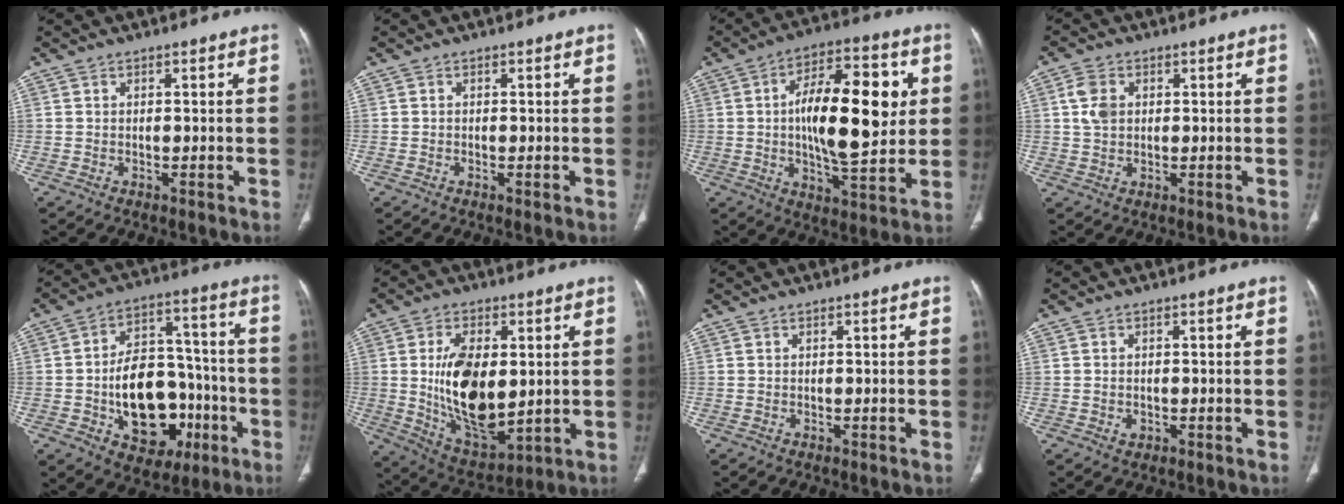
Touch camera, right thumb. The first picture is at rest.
{"total": 0.0}
{"total": 20.5, "force": [2.6, 8.5, 18.5], "torque": [-0.266, 0.003, 0.039]}
{"total": 4.7, "force": [1.0, 3.5, 3.0], "torque": [-0.057, 0.001, 0.019]}
{"total": 20.2, "force": [-5.3, 13.5, 14.1], "torque": [-0.169, 0.047, -0.063]}
{"total": 17.5, "force": [1.1, 9.2, 14.8], "torque": [-0.245, -0.020, 0.036]}
{"total": 0.0}
{"total": 1.3, "force": [-0.3, 1.1, 0.6], "torque": [-0.007, 0.005, 0.000]}